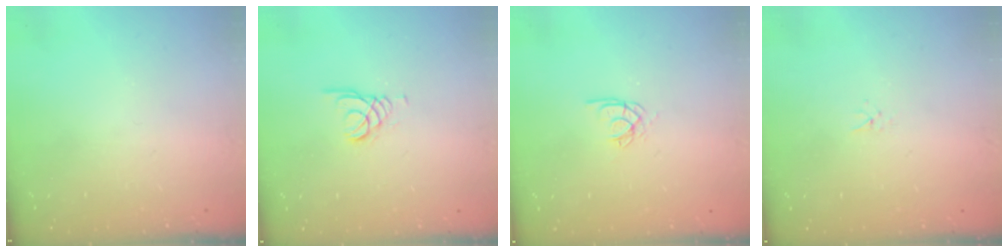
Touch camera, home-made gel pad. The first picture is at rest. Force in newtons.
{"total": 1.3, "press": 1.3, "slide": 0.1}
{"total": 2.5, "press": 2.5, "slide": 0.1}
{"total": 1.6, "press": 1.6, "slide": 0.2}